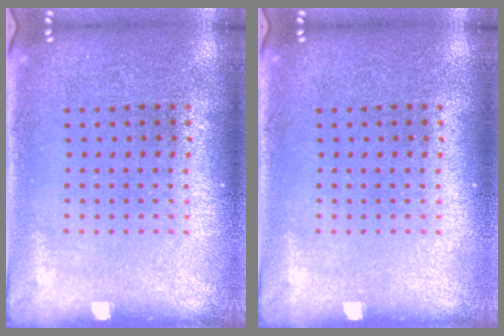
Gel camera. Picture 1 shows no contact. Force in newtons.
{"total": 0.0}